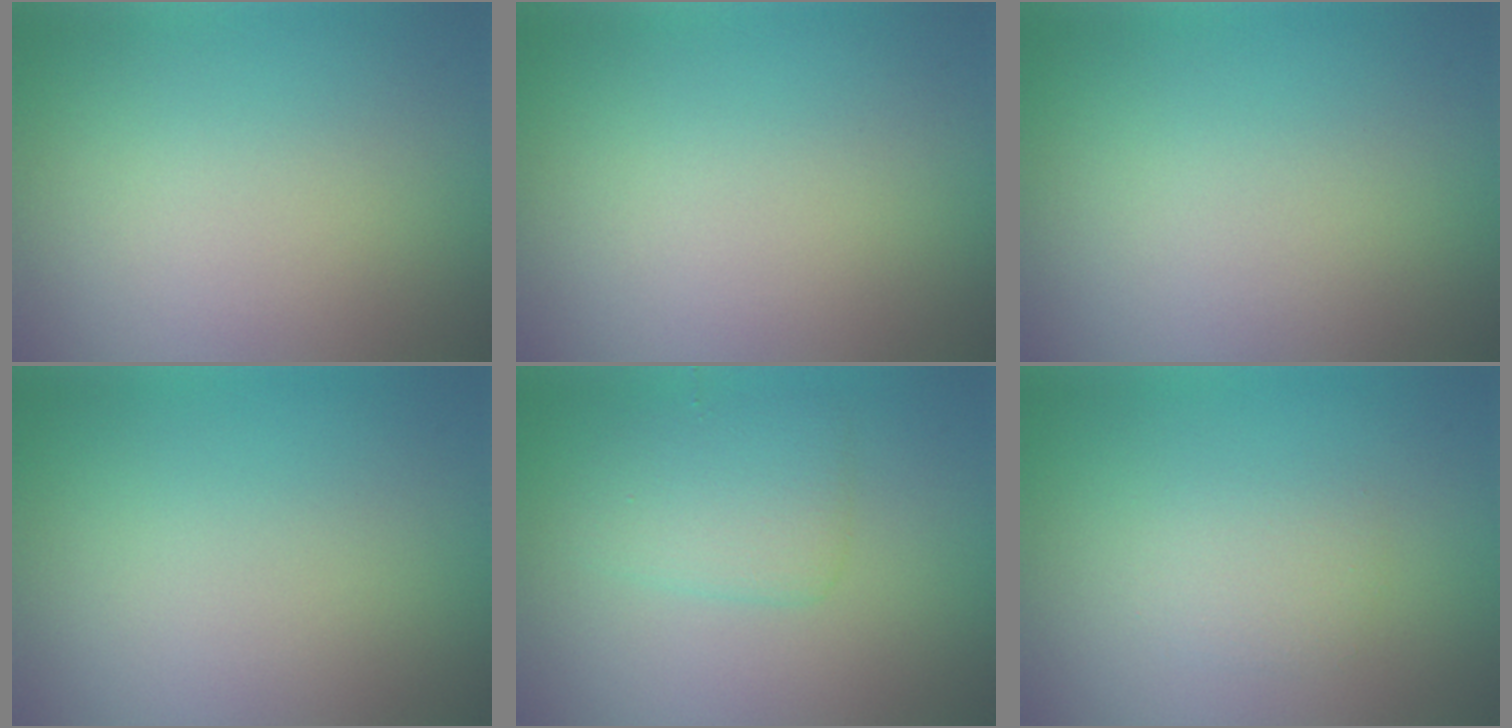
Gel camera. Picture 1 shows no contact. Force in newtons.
{"total": 0.0}
{"total": 0.0}
{"total": 0.0}
{"total": 2.8, "press": 2.8, "slide": 0.1}
{"total": 1.5, "press": 1.5, "slide": 0.1}